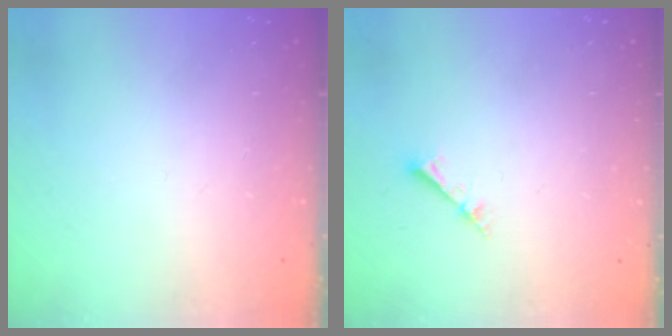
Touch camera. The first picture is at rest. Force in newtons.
{"total": 2.6, "press": 2.6, "slide": 0.3}